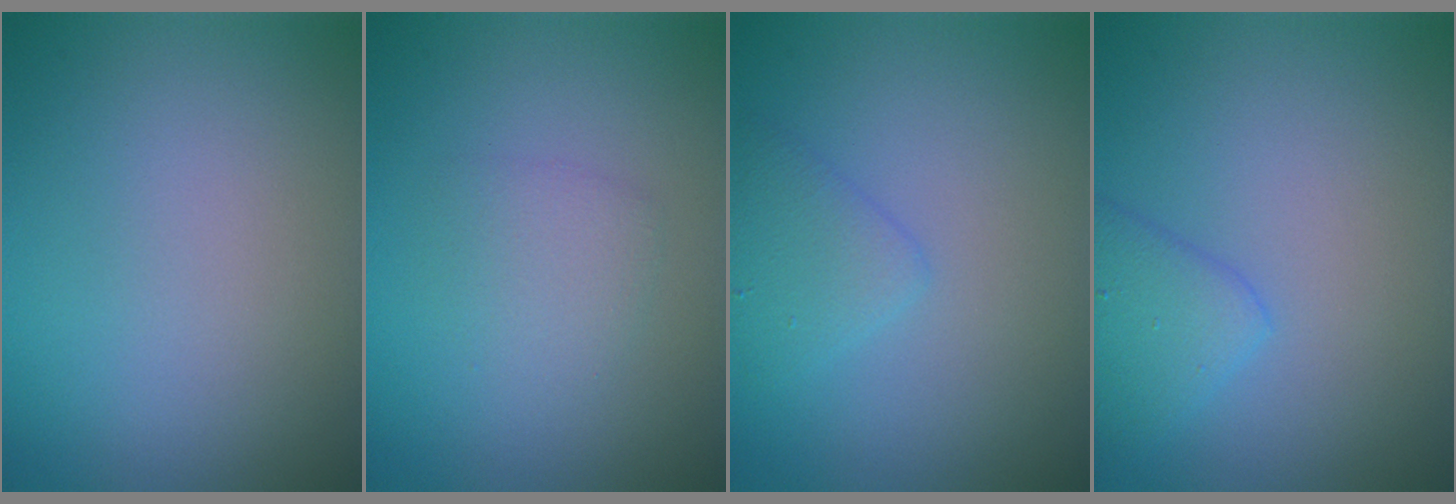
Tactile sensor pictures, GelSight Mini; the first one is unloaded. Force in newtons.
{"total": 1.7, "press": 1.7, "slide": 0.0}
{"total": 1.9, "press": 1.9, "slide": 0.0}
{"total": 2.3, "press": 2.3, "slide": 0.1}